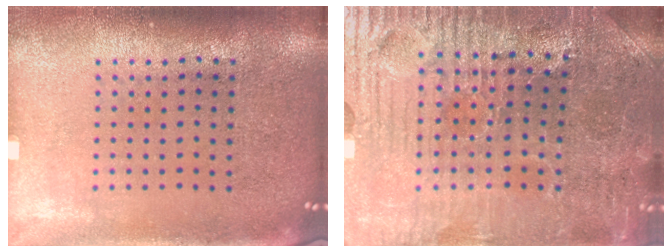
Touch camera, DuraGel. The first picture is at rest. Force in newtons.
{"total": 4.1, "press": 4.0, "slide": 0.5}